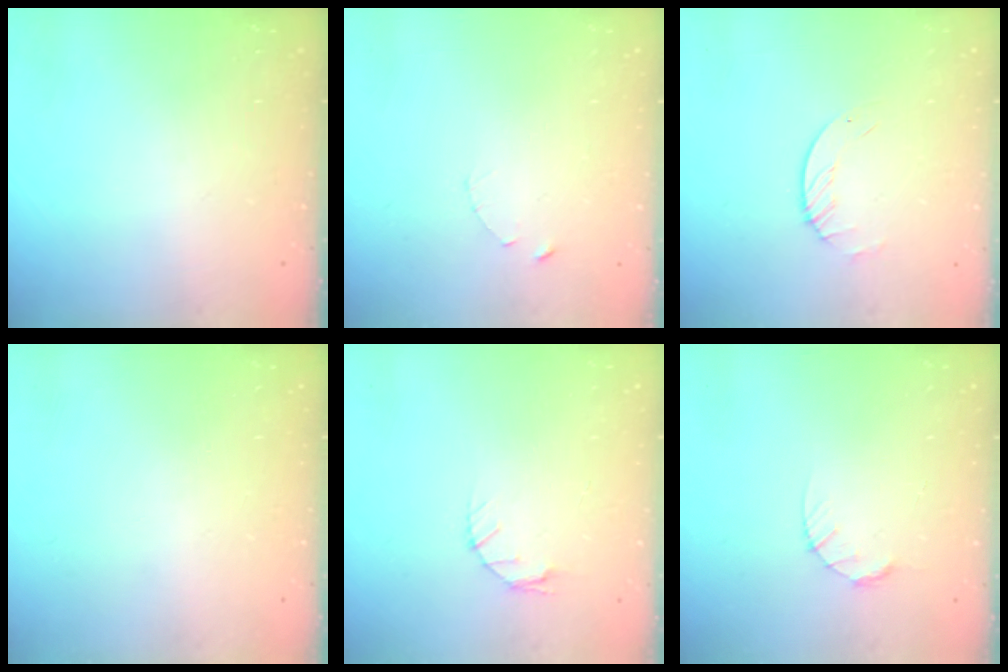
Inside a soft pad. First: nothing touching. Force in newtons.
{"total": 1.2, "press": 1.1, "slide": 0.2}
{"total": 1.7, "press": 1.7, "slide": 0.2}
{"total": 0.0}
{"total": 3.7, "press": 3.7, "slide": 0.5}
{"total": 3.4, "press": 3.4, "slide": 0.4}